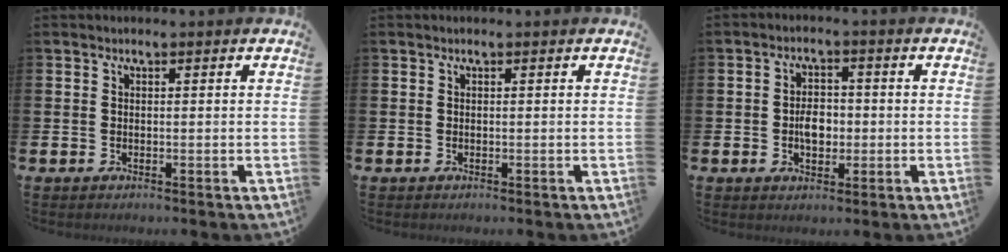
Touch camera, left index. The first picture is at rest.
{"total": 0.0}
{"total": 3.7, "force": [-0.4, 2.5, 2.8], "torque": [-0.035, 0.000, -0.014]}